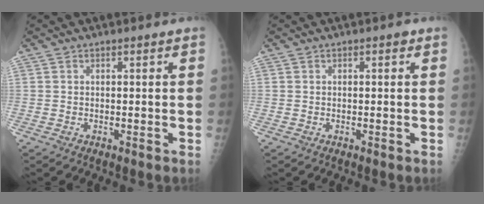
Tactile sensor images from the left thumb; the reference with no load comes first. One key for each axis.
{"total": 0.5, "fx": 0.2, "fy": 0.3, "fz": 0.4, "tx": -0.003, "ty": 0.001, "tz": 0.001}